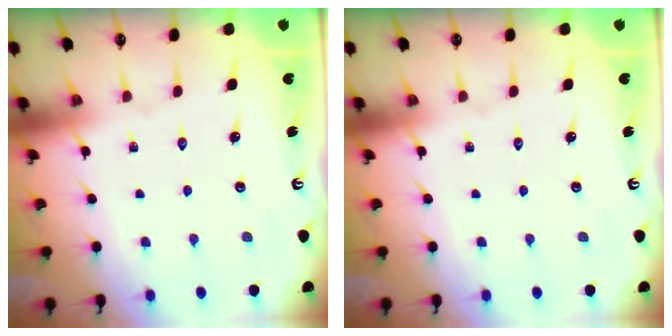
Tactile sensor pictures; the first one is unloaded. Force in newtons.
{"total": 0.0}